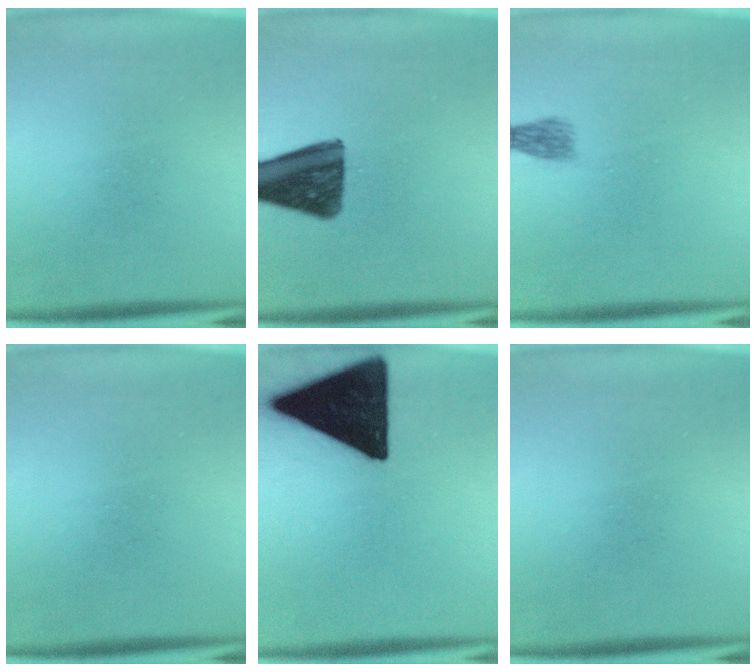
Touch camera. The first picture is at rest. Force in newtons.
{"total": 13.0}
{"total": 1.9}
{"total": 0.0}
{"total": 19.4}
{"total": 0.0}